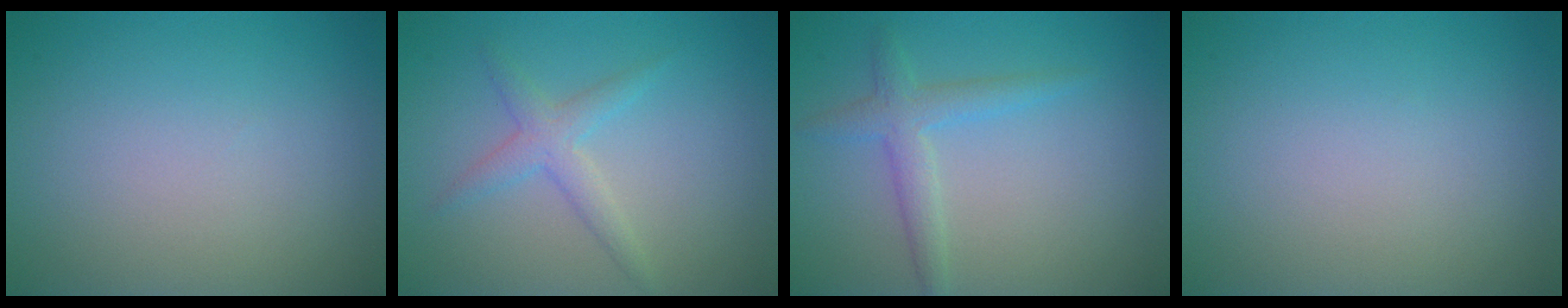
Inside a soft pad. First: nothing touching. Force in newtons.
{"total": 2.2, "press": 2.2, "slide": 0.1}
{"total": 1.8, "press": 1.8, "slide": 0.1}
{"total": 0.0}